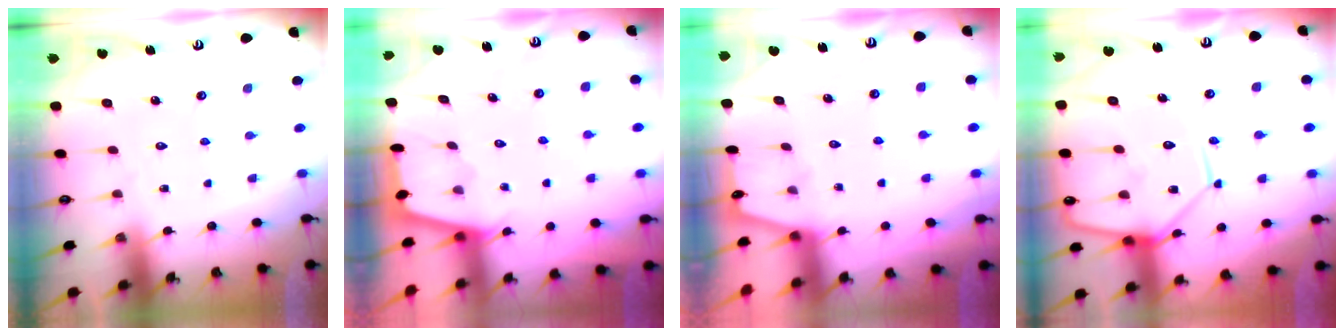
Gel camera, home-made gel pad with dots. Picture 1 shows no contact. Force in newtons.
{"total": 2.2, "press": 2.2, "slide": 0.1}
{"total": 0.8, "press": 0.7, "slide": 0.2}
{"total": 14.4, "press": 14.3, "slide": 1.3}